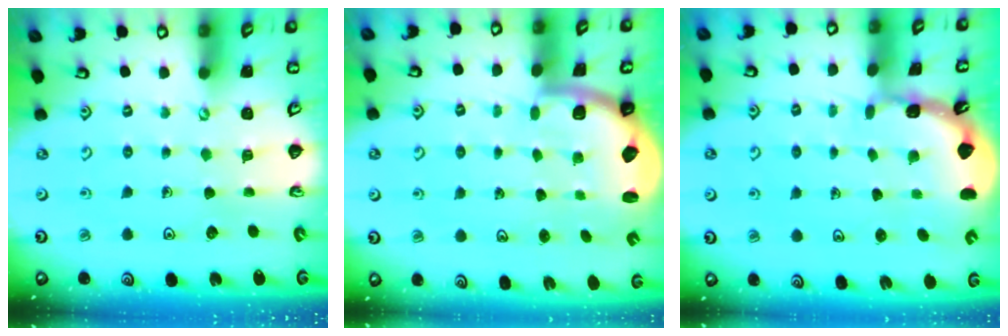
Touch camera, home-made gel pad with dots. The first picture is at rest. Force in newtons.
{"total": 2.0, "press": 2.0, "slide": 0.5}
{"total": 1.6, "press": 1.6, "slide": 0.1}